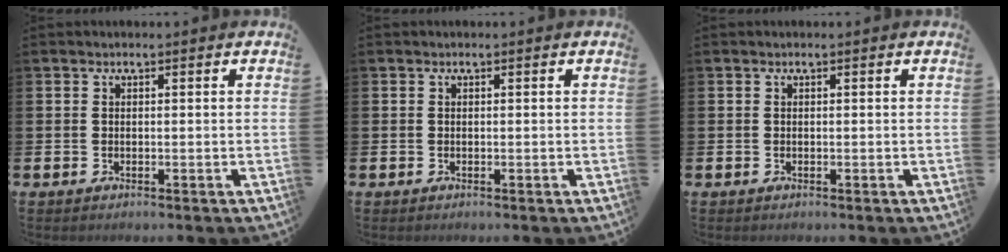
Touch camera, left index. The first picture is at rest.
{"total": 0.0}
{"total": 0.0}